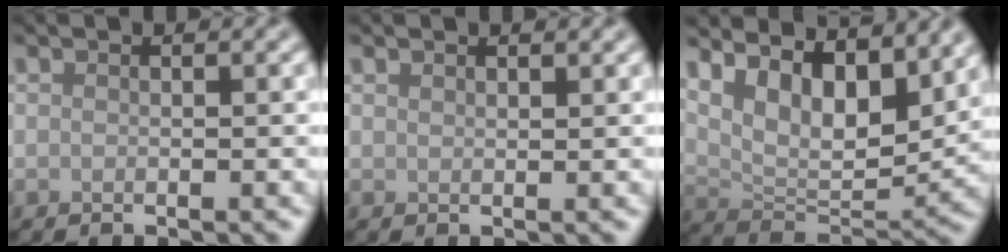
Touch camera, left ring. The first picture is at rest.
{"total": 0.8, "force": [0.7, 0.2, 0.2], "torque": [-0.004, 0.000, 0.014]}
{"total": 9.3, "force": [4.9, 4.3, 6.6], "torque": [-0.117, -0.010, 0.086]}